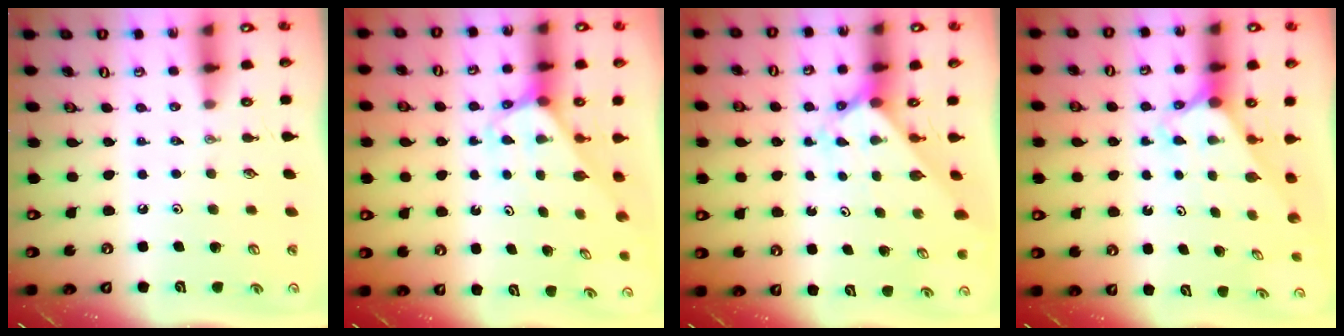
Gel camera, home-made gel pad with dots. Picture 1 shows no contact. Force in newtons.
{"total": 2.8, "press": 2.8, "slide": 0.1}
{"total": 2.1, "press": 2.1, "slide": 0.1}
{"total": 2.2, "press": 2.2, "slide": 0.2}